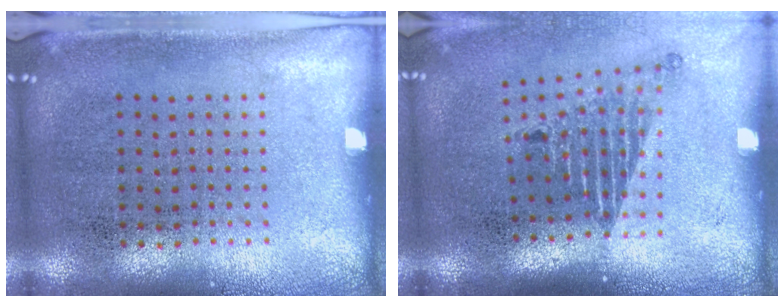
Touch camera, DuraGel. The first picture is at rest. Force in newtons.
{"total": 1.7, "press": 1.2, "slide": 1.2}